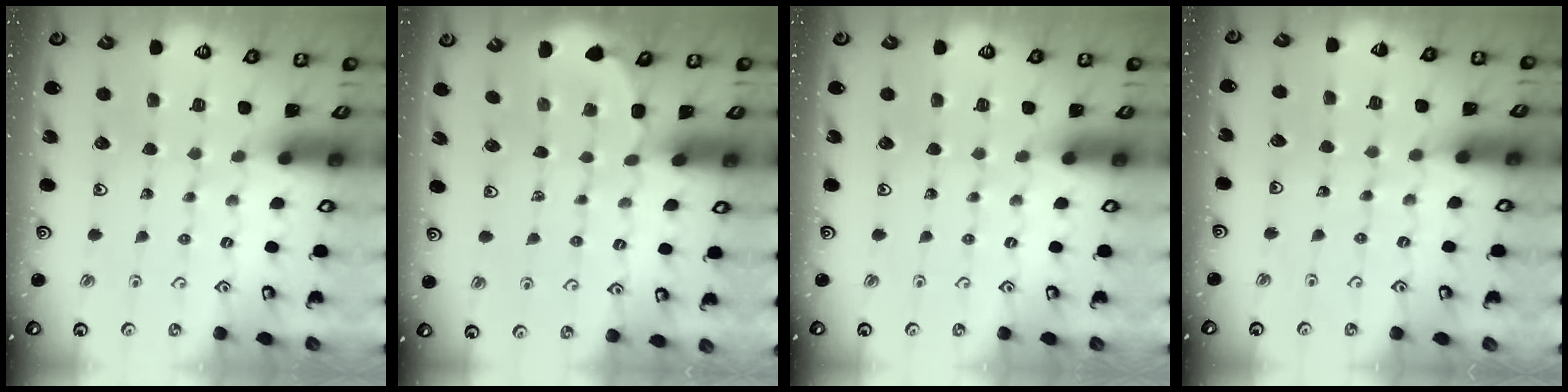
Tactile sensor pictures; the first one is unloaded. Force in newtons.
{"total": 2.4, "press": 1.0, "slide": 2.1}
{"total": 0.0}
{"total": 1.7, "press": 1.7, "slide": 0.1}